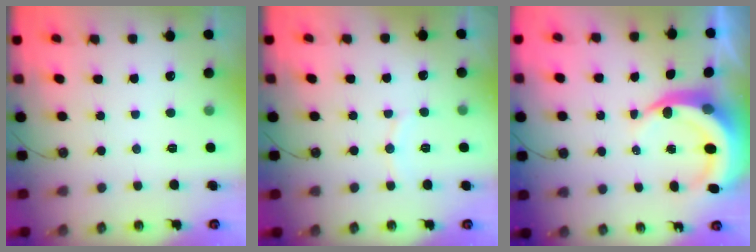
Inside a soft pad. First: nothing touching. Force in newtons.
{"total": 4.8, "press": 4.7, "slide": 0.6}
{"total": 8.7, "press": 8.6, "slide": 1.3}